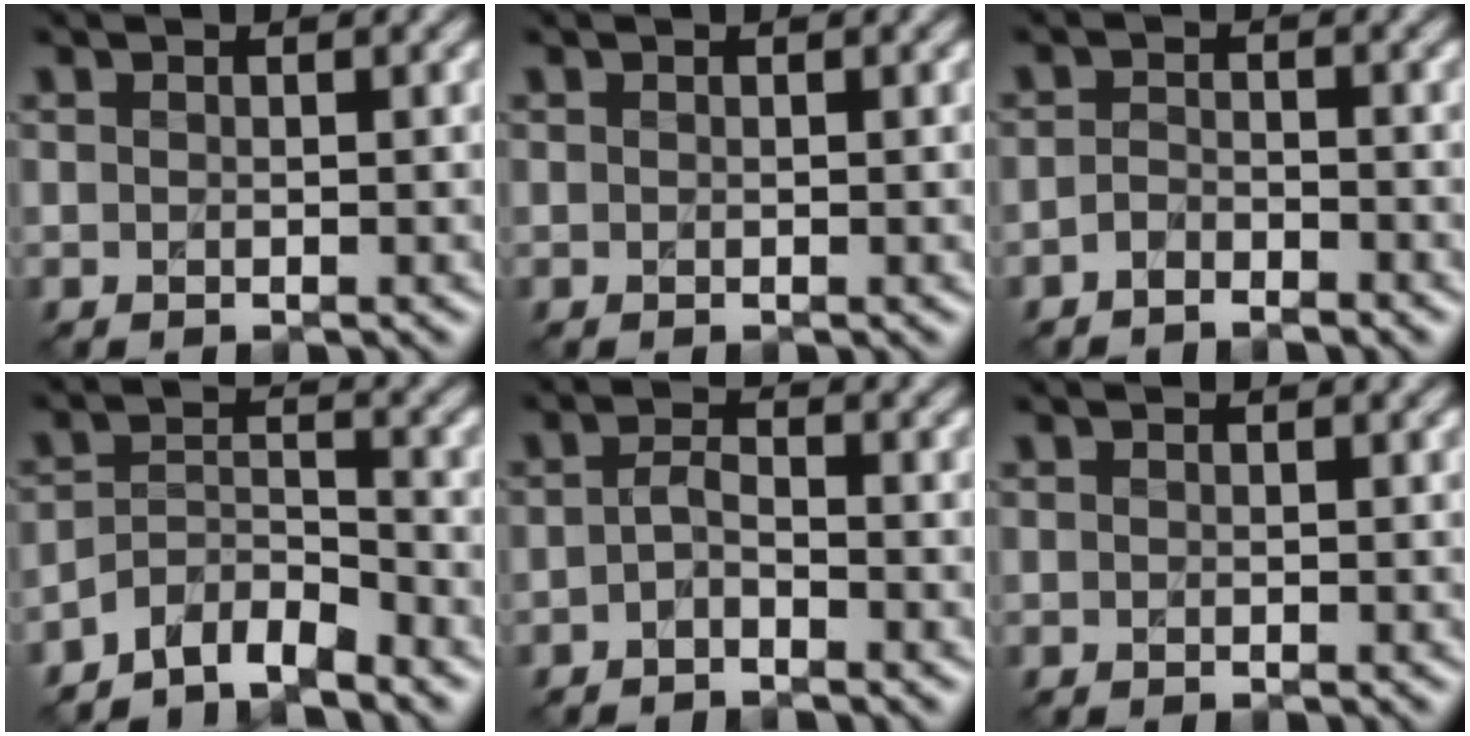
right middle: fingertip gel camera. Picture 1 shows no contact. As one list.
[{"total": 0.0}, {"total": 1.5, "force": [-1.3, 0.5, 0.4], "torque": [-0.009, 0.004, -0.031]}, {"total": 4.0, "force": [-3.6, 1.2, 1.4], "torque": [-0.022, 0.002, -0.071]}, {"total": 1.4, "force": [-0.8, 0.6, 1.1], "torque": [-0.025, 0.003, -0.021]}, {"total": 0.0}]